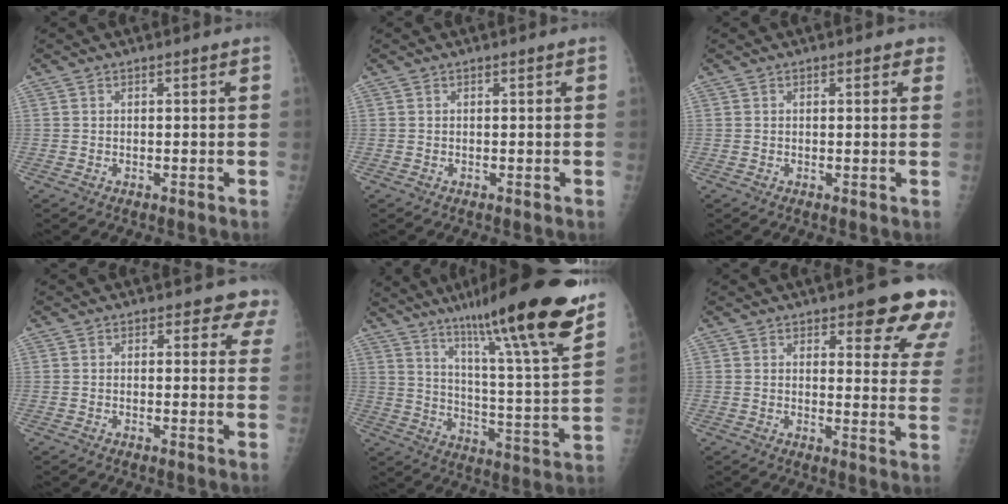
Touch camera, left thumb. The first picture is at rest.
{"total": 0.0}
{"total": 1.6, "force": [1.1, 0.8, 0.9], "torque": [0.005, -0.003, 0.007]}
{"total": 4.7, "force": [4.0, 2.3, 0.8], "torque": [0.030, -0.020, 0.024]}
{"total": 25.6, "force": [17.6, 2.2, 18.5], "torque": [-0.269, -0.067, 0.272]}
{"total": 13.9, "force": [9.4, 4.4, 9.2], "torque": [-0.062, -0.051, 0.102]}